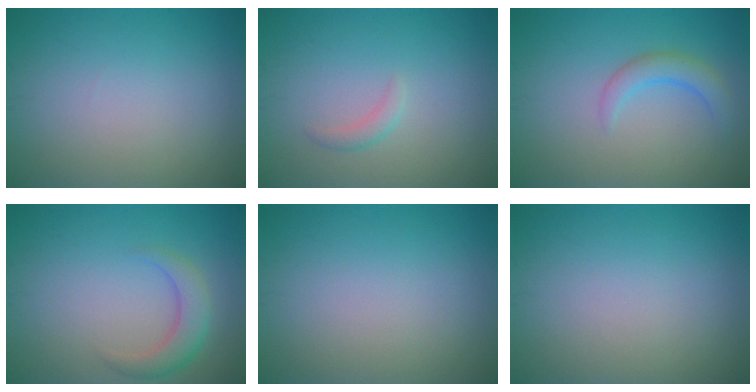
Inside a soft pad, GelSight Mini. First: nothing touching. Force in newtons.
{"total": 1.0, "press": 1.0, "slide": 0.0}
{"total": 2.4, "press": 2.4, "slide": 0.3}
{"total": 2.9, "press": 2.9, "slide": 0.2}
{"total": 0.0}
{"total": 0.0}